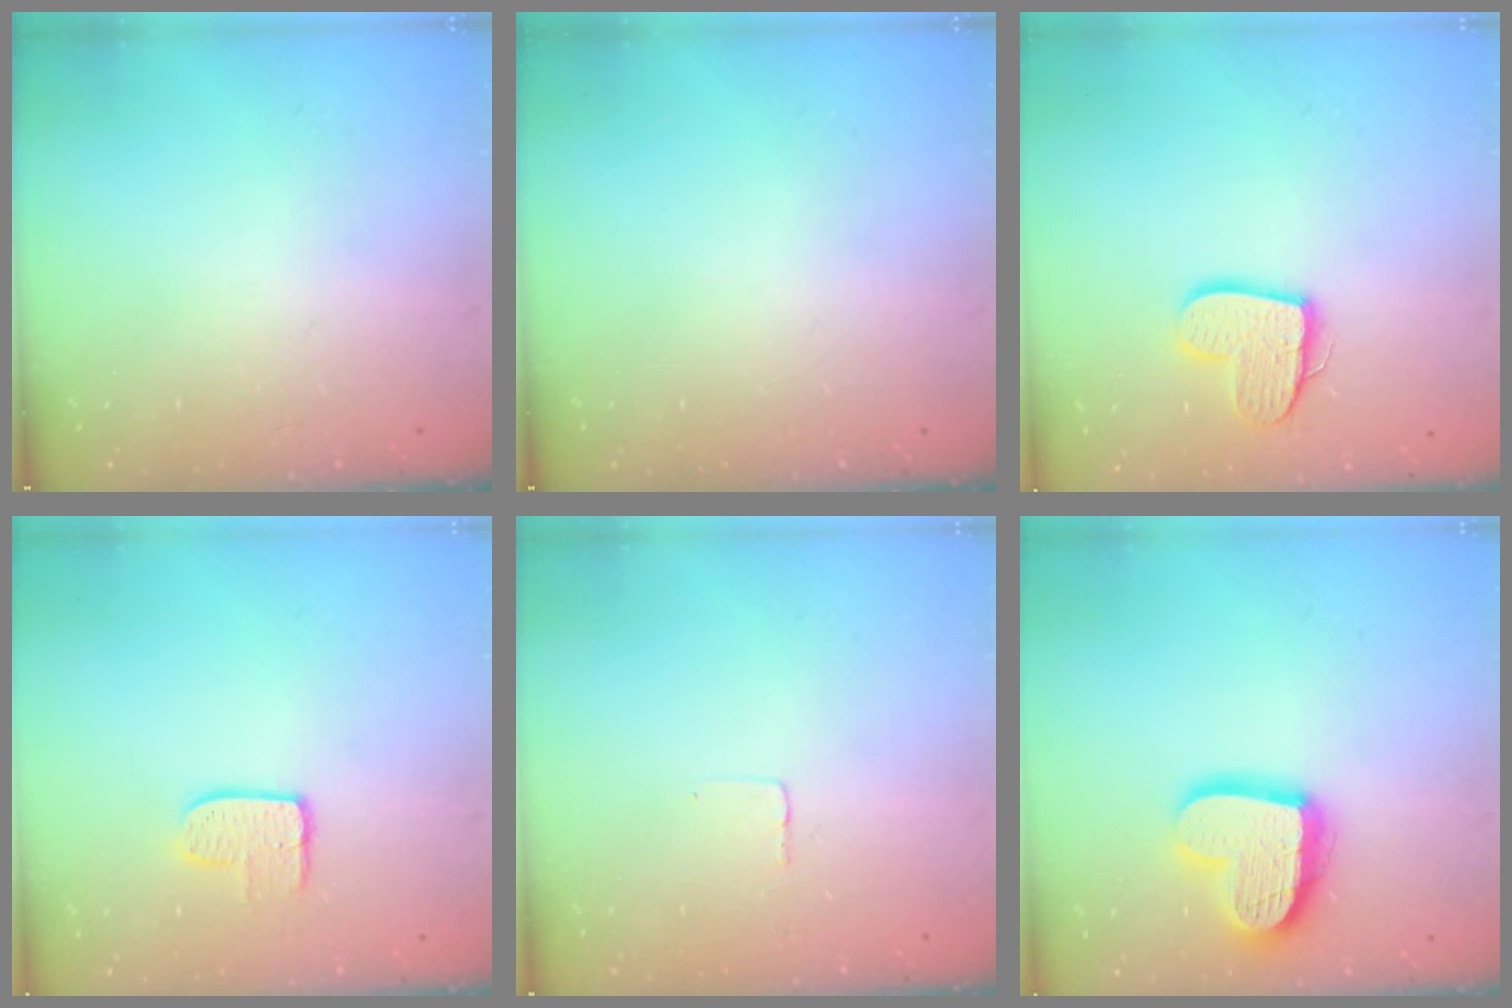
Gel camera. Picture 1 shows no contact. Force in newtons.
{"total": 0.0}
{"total": 11.9, "press": 11.8, "slide": 1.1}
{"total": 7.4, "press": 7.4, "slide": 0.2}
{"total": 1.9, "press": 1.9, "slide": 0.1}
{"total": 16.9, "press": 16.9, "slide": 1.6}